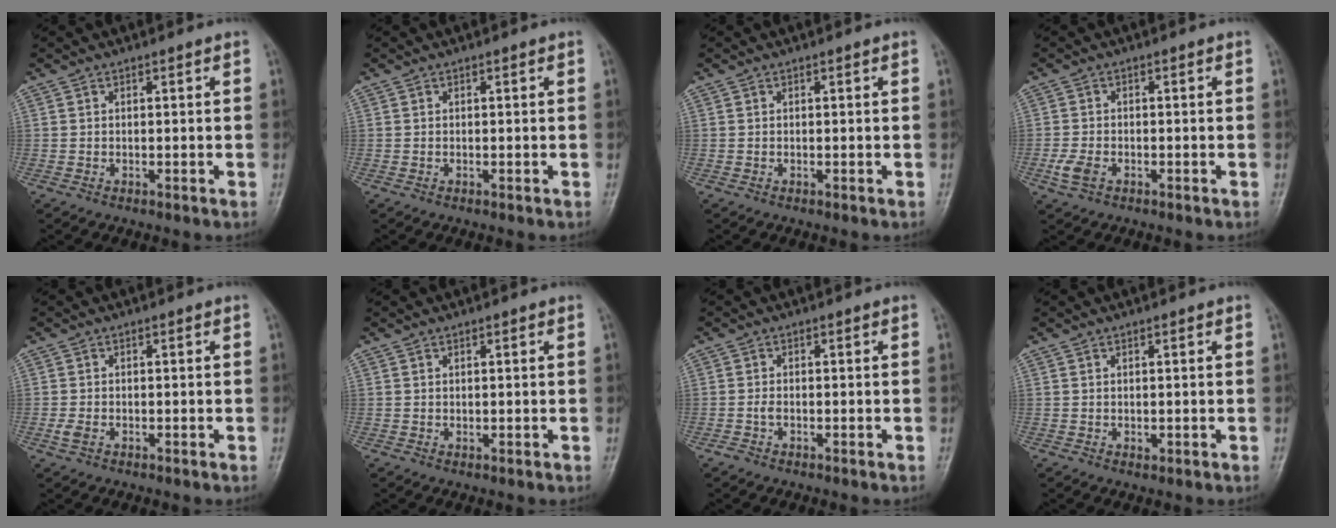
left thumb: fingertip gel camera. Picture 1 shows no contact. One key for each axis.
{"total": 0.0}
{"total": 0.0}
{"total": 3.2, "fx": -1.6, "fy": 1.9, "fz": 2.0, "tx": -0.053, "ty": 0.004, "tz": -0.032}
{"total": 1.6, "fx": -0.8, "fy": 1.0, "fz": 1.0, "tx": -0.032, "ty": -0.001, "tz": -0.019}
{"total": 0.0}
{"total": 1.2, "fx": -0.7, "fy": 0.6, "fz": 0.8, "tx": -0.022, "ty": 0.002, "tz": -0.018}
{"total": 0.6, "fx": -0.1, "fy": 0.4, "fz": 0.3, "tx": -0.001, "ty": -0.001, "tz": 0.000}